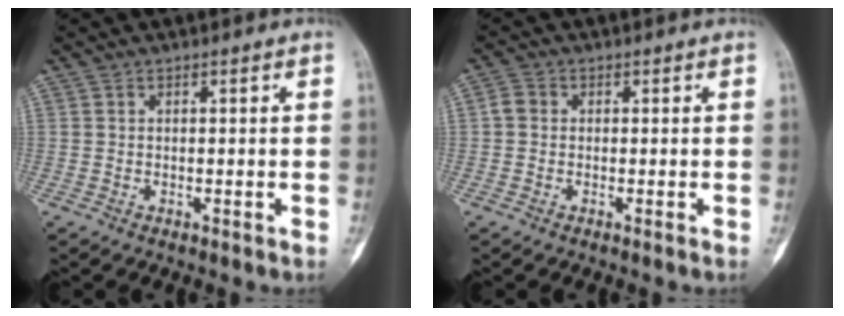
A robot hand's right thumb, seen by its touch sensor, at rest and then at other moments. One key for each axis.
{"total": 2.0, "fx": -0.2, "fy": 1.5, "fz": 1.2, "tx": -0.020, "ty": 0.003, "tz": -0.014}